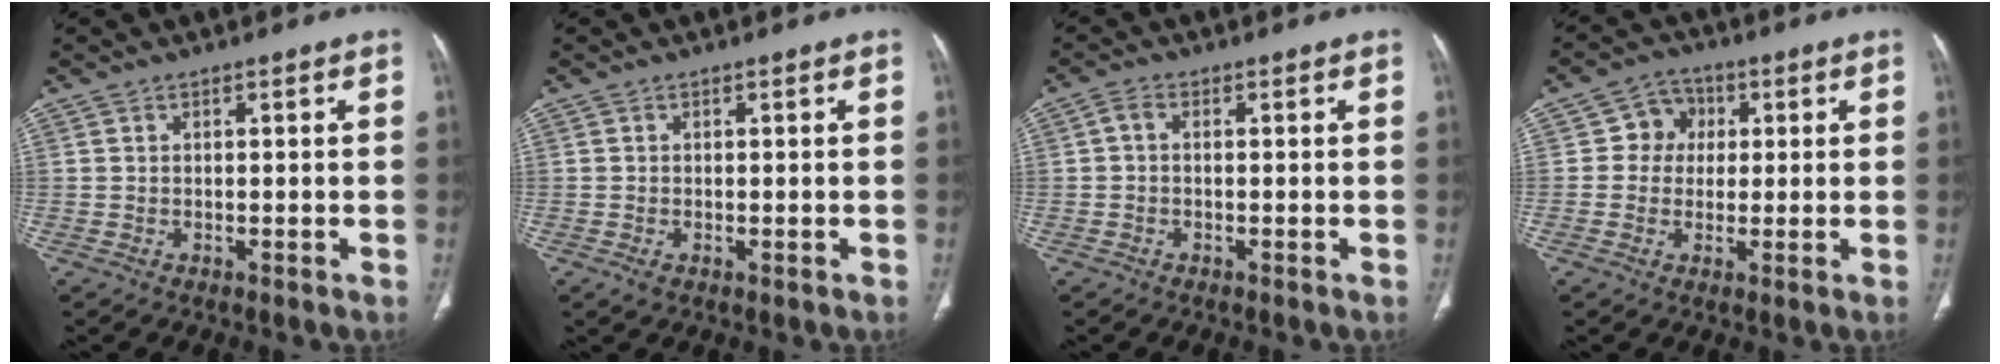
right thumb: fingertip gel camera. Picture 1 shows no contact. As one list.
[{"total": 1.4, "force": [-0.5, 0.9, 0.9], "torque": [-0.021, -0.001, -0.006]}, {"total": 1.6, "force": [-0.1, 1.0, 1.3], "torque": [-0.022, 0.005, -0.007]}, {"total": 5.7, "force": [0.8, 5.3, 1.9], "torque": [0.006, 0.010, 0.005]}]